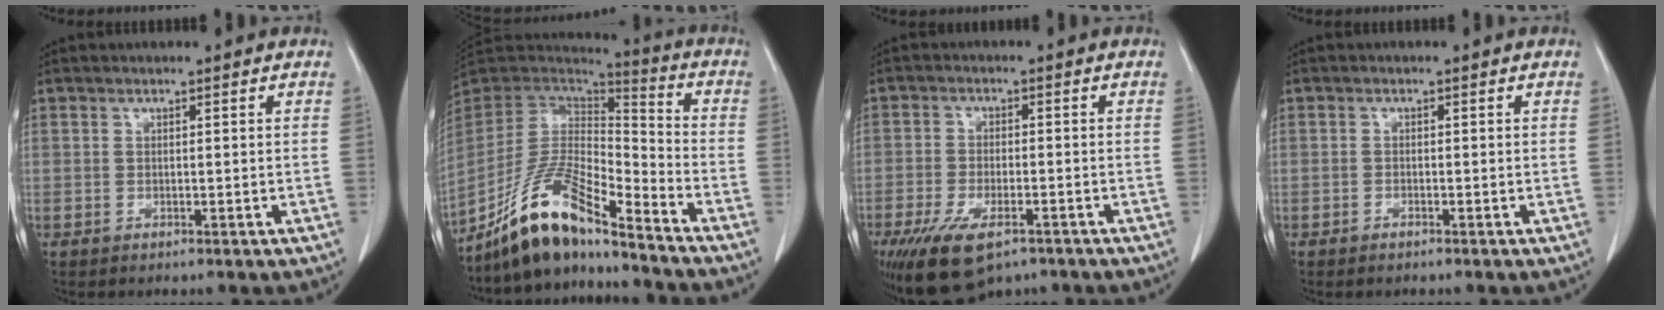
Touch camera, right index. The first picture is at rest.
{"total": 14.4, "force": [-11.6, 2.2, 8.4], "torque": [-0.164, 0.010, -0.215]}
{"total": 10.8, "force": [-7.0, 4.2, 7.1], "torque": [-0.134, -0.017, -0.114]}
{"total": 0.8, "force": [-0.7, 0.2, 0.3], "torque": [-0.010, -0.001, -0.010]}